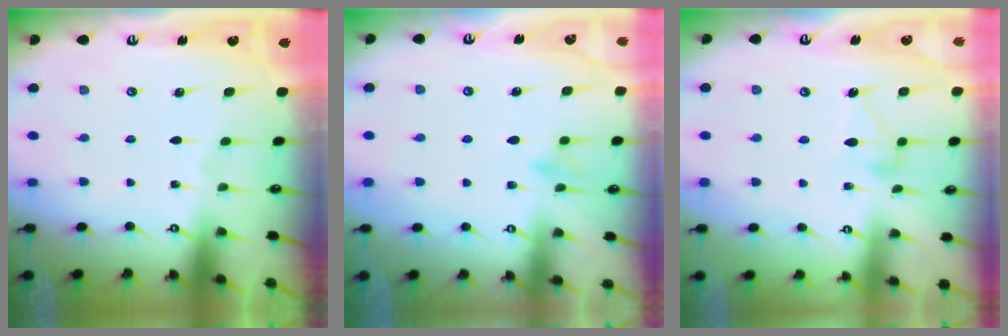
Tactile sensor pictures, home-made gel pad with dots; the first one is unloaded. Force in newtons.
{"total": 9.2, "press": 9.1, "slide": 0.9}
{"total": 9.0, "press": 9.0, "slide": 0.5}